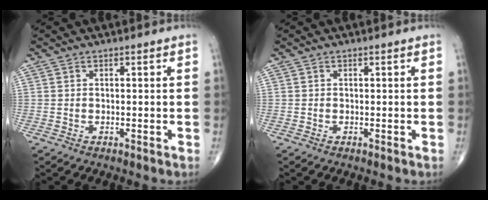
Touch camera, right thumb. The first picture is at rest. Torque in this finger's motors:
{"motor_torque": [-0.27, 0.04, -0.13, -0.02, -0.02]}